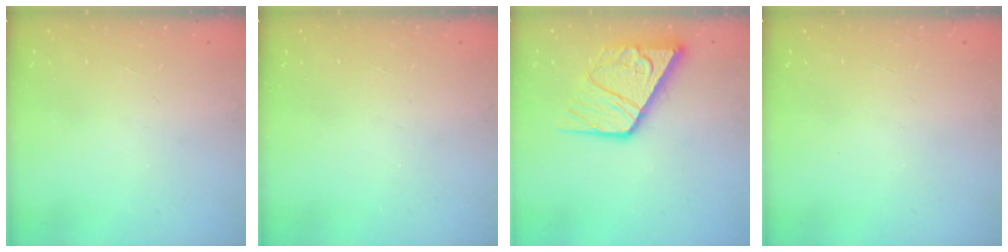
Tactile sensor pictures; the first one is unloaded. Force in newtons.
{"total": 0.0}
{"total": 14.2, "press": 14.1, "slide": 1.7}
{"total": 0.0}